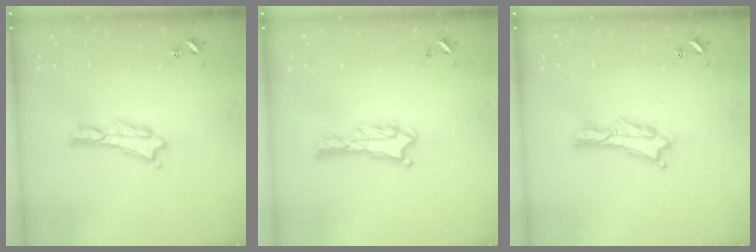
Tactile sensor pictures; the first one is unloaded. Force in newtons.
{"total": 1.4, "press": 1.4, "slide": 0.1}
{"total": 1.4, "press": 1.4, "slide": 0.3}